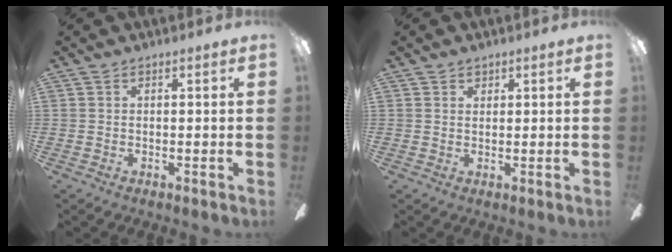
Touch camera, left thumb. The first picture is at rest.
{"total": 1.3, "force": [1.0, 0.8, 0.3], "torque": [0.002, -0.001, 0.018]}